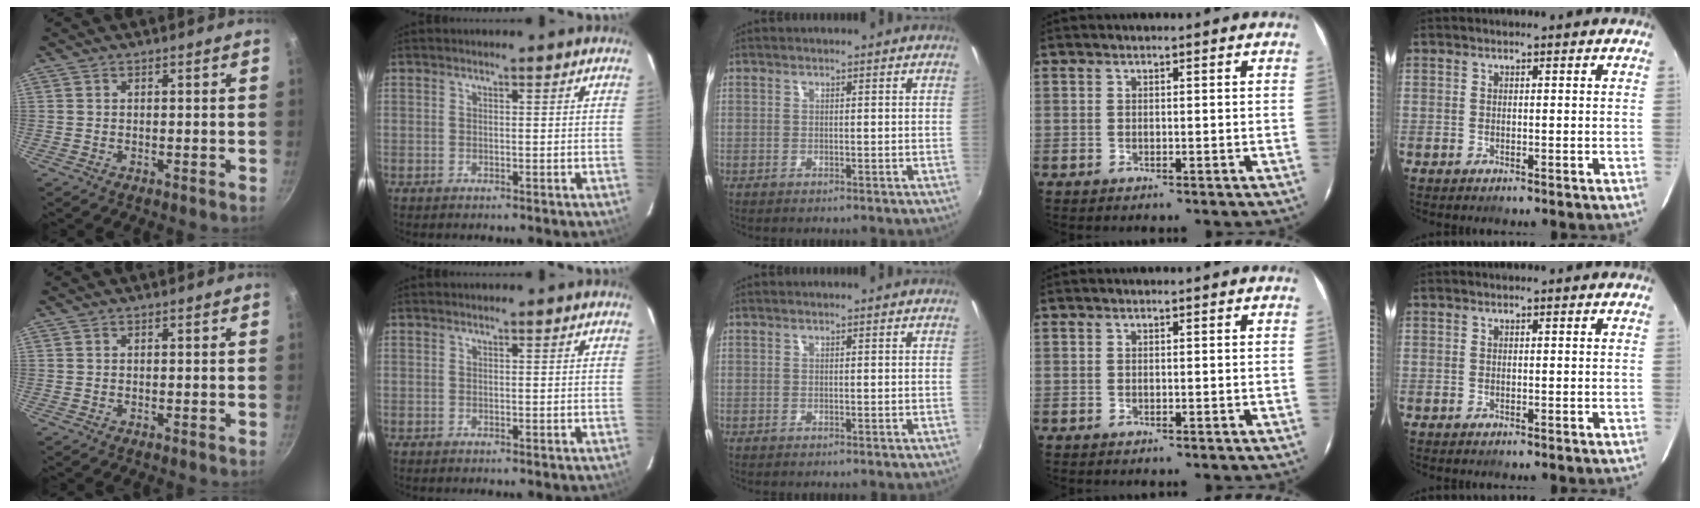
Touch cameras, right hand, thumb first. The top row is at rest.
{}